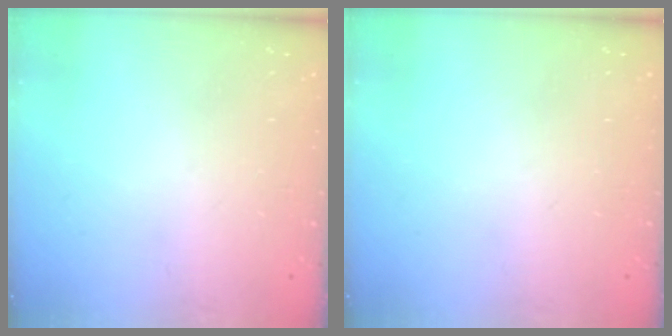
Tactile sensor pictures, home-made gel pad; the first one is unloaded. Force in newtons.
{"total": 0.0}